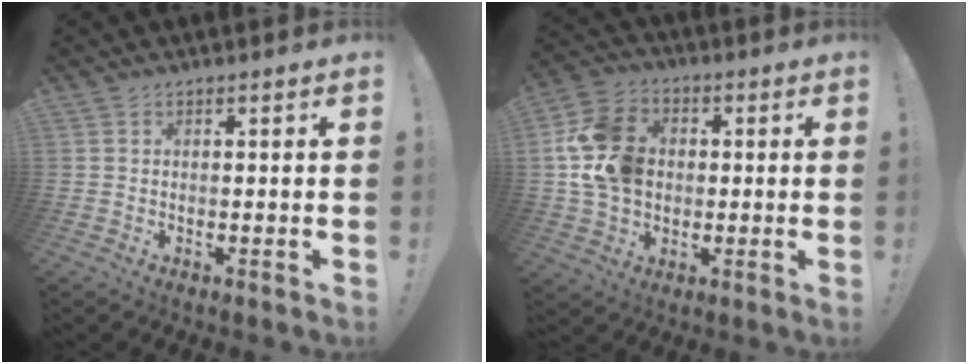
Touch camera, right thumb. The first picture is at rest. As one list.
[{"total": 15.8, "force": [0.7, 13.2, 8.6], "torque": [-0.135, 0.007, 0.020]}]